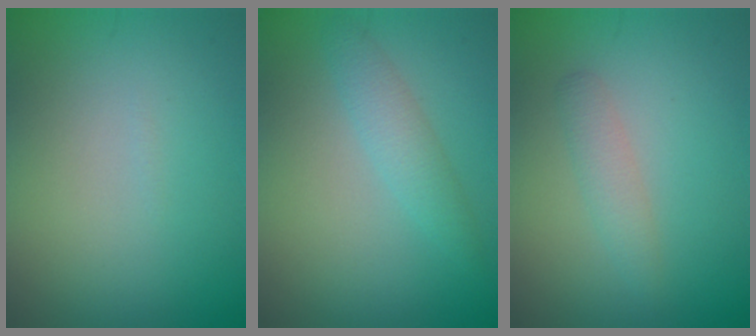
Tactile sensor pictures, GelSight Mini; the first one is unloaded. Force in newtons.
{"total": 2.2, "press": 2.2, "slide": 0.1}
{"total": 1.1, "press": 1.1, "slide": 0.1}